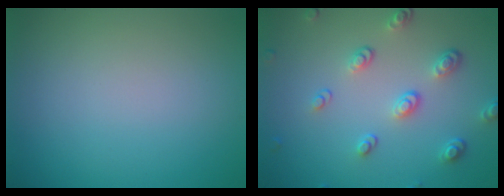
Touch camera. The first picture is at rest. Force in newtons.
{"total": 3.5, "press": 2.7, "slide": 2.3}